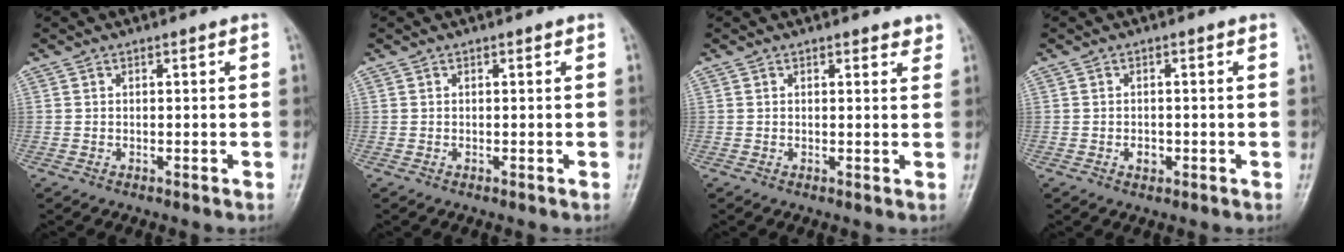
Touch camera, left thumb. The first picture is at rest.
{"total": 0.0}
{"total": 2.0, "force": [1.6, 0.8, 0.8], "torque": [0.006, -0.007, 0.015]}
{"total": 1.7, "force": [-0.5, 1.3, 1.0], "torque": [-0.007, 0.003, -0.006]}